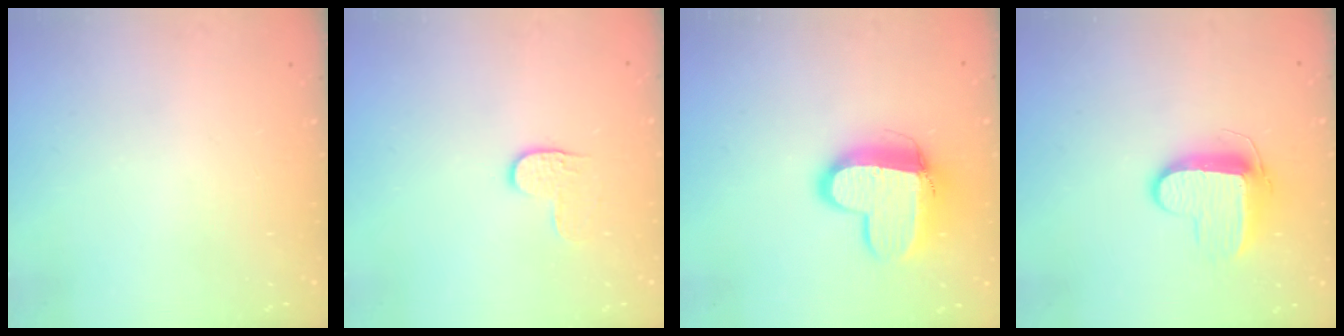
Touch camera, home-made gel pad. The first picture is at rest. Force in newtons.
{"total": 4.0, "press": 4.0, "slide": 0.5}
{"total": 12.9, "press": 12.8, "slide": 1.4}
{"total": 9.6, "press": 9.6, "slide": 0.8}